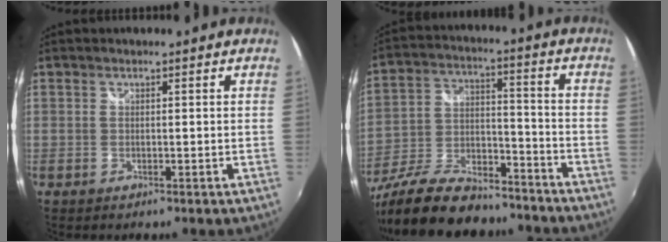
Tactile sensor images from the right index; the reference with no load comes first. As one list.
[{"total": 22.7, "force": [-17.9, 8.1, 11.4], "torque": [-0.229, -0.009, -0.286]}]